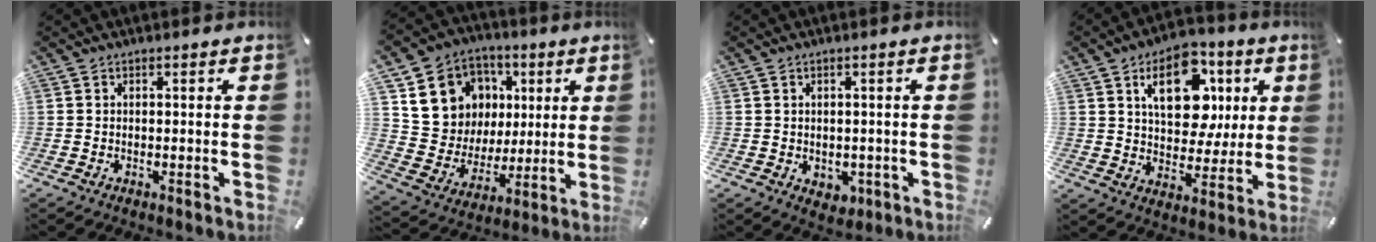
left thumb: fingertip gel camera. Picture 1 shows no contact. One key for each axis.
{"total": 14.0, "fx": 4.7, "fy": 12.9, "fz": 3.1, "tx": -0.042, "ty": -0.026, "tz": 0.102}
{"total": 2.8, "fx": -0.3, "fy": 2.6, "fz": 1.0, "tx": -0.001, "ty": -0.002, "tz": -0.007}
{"total": 15.6, "fx": 5.7, "fy": 10.4, "fz": 10.2, "tx": -0.149, "ty": -0.006, "tz": 0.100}